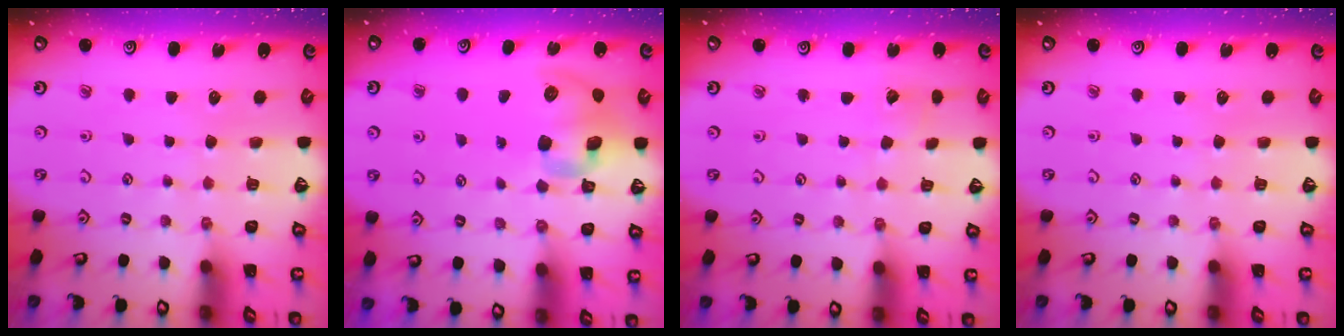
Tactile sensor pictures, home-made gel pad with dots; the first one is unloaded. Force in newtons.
{"total": 11.6, "press": 11.5, "slide": 1.9}
{"total": 3.5, "press": 3.5, "slide": 0.5}
{"total": 0.0}